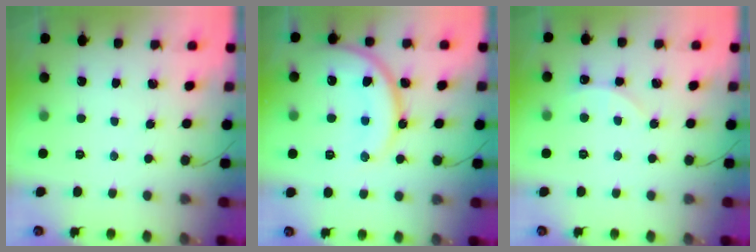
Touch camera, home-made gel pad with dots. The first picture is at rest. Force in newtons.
{"total": 16.2, "press": 16.2, "slide": 1.1}
{"total": 2.5, "press": 2.5, "slide": 0.3}